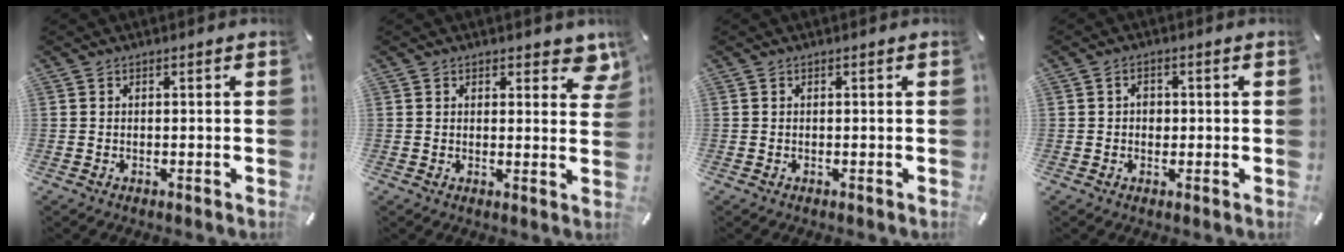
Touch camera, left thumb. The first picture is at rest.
{"total": 4.7, "force": [2.9, 2.6, 2.6], "torque": [-0.010, -0.016, 0.045]}
{"total": 0.0}
{"total": 2.4, "force": [0.0, 1.9, 1.4], "torque": [-0.021, 0.003, -0.004]}